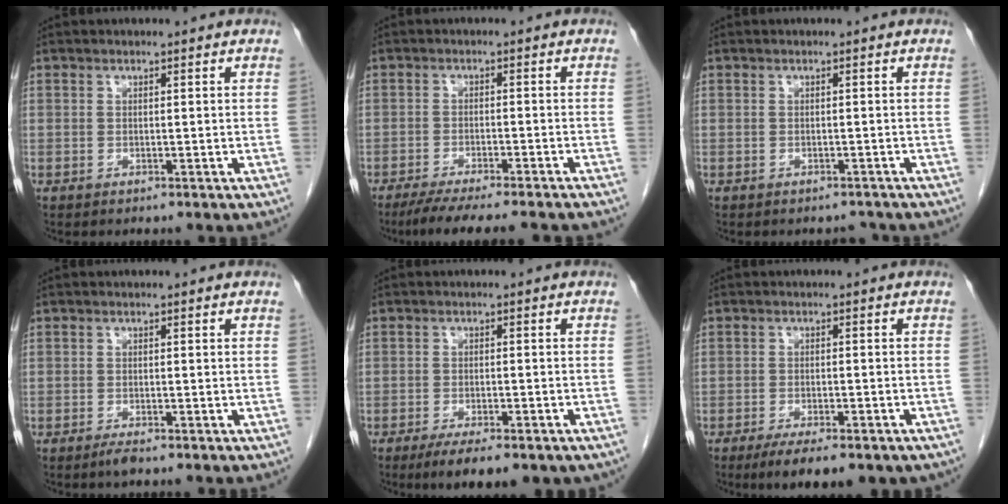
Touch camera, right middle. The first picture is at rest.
{"total": 11.5, "force": [-9.8, 0.2, 5.9], "torque": [-0.068, -0.020, -0.143]}
{"total": 1.5, "force": [-1.4, 0.6, 0.0], "torque": [-0.002, -0.002, -0.018]}
{"total": 1.4, "force": [-1.1, 0.1, 0.9], "torque": [-0.021, -0.004, -0.019]}
{"total": 9.3, "force": [-6.7, 2.7, 5.9], "torque": [-0.072, -0.011, -0.089]}
{"total": 10.1, "force": [-7.5, 2.9, 6.2], "torque": [-0.072, -0.009, -0.099]}